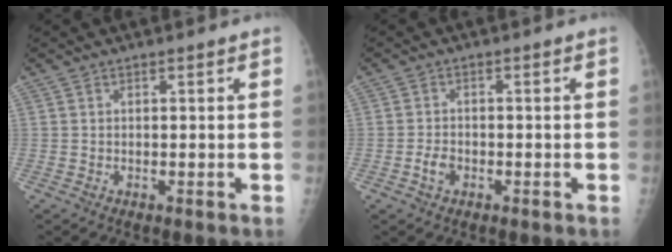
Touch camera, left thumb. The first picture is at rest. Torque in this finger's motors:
{"motor_torque": [-0.42, 0.31, 0.16, 0.16, 0.03]}